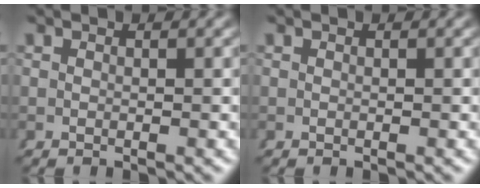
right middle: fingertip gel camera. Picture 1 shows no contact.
{"total": 0.0}